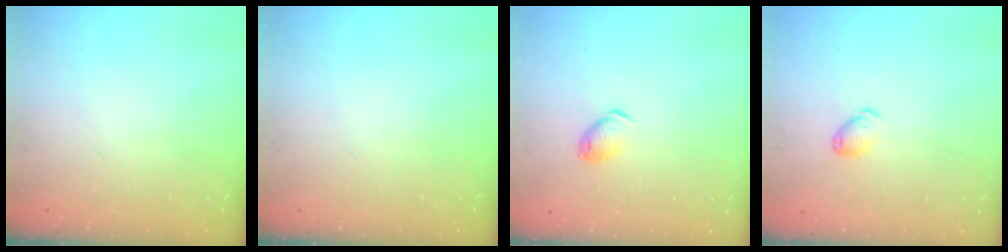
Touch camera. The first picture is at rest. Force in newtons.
{"total": 0.0}
{"total": 6.6, "press": 6.5, "slide": 1.2}
{"total": 5.9, "press": 5.8, "slide": 1.1}